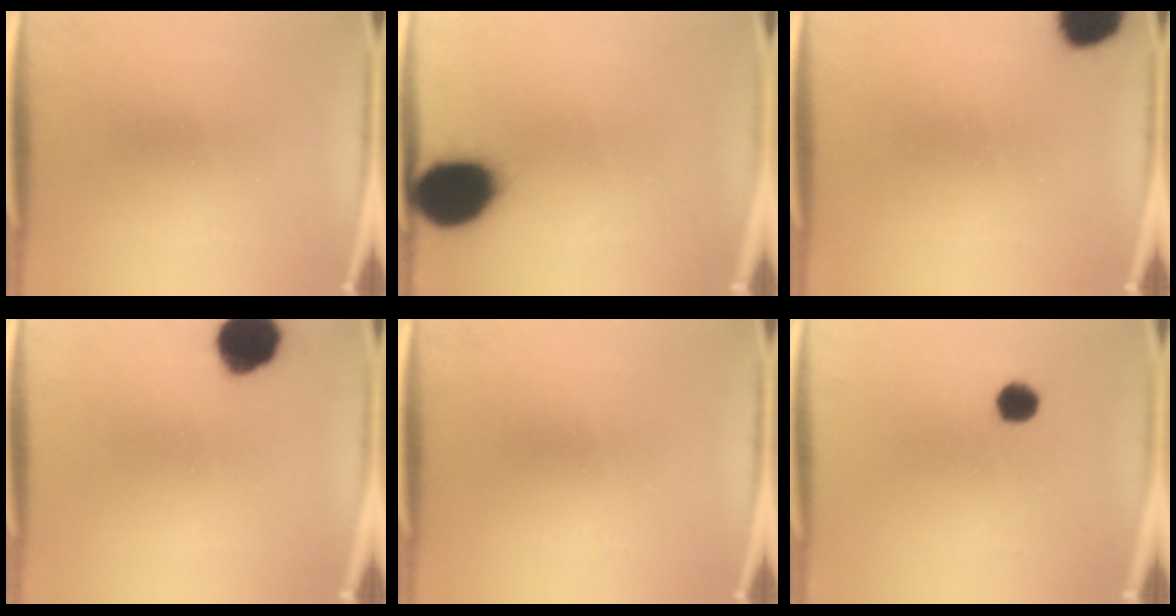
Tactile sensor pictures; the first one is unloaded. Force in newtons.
{"total": 17.2}
{"total": 9.2}
{"total": 11.4}
{"total": 0.0}
{"total": 4.0}